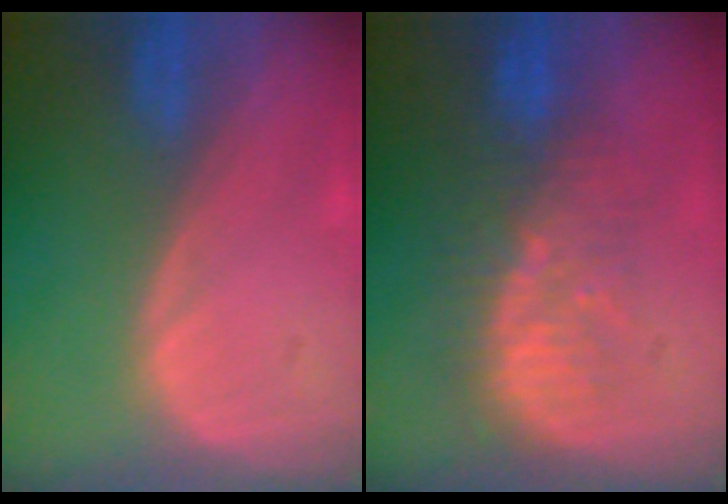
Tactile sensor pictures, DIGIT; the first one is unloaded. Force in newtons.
{"total": 8.3, "press": 7.8, "slide": 2.9}